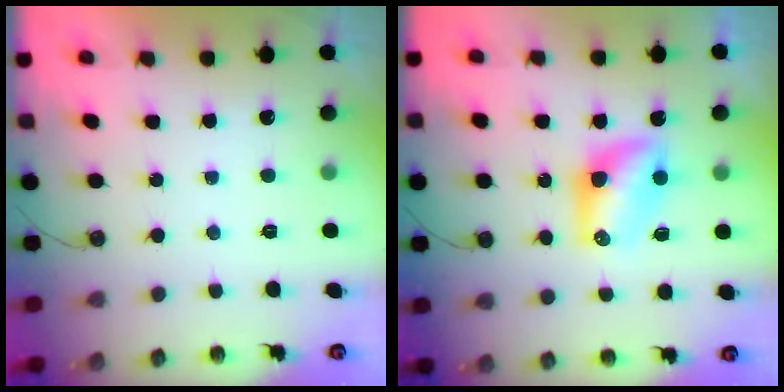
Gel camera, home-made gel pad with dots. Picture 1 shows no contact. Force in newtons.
{"total": 7.1, "press": 7.1, "slide": 0.6}